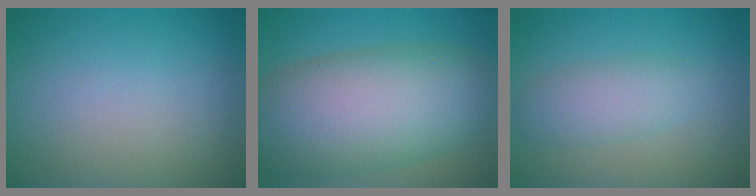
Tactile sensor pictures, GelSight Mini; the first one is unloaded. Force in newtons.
{"total": 12.2, "press": 12.2, "slide": 0.4}
{"total": 2.8, "press": 2.8, "slide": 0.1}